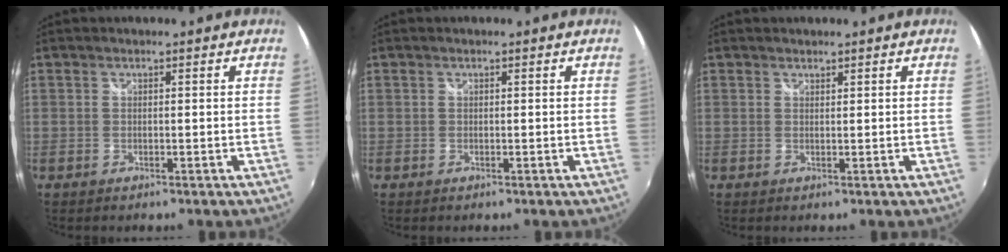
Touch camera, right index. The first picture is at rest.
{"total": 0.0}
{"total": 0.6, "force": [0.5, 0.2, 0.0], "torque": [0.002, 0.001, 0.010]}